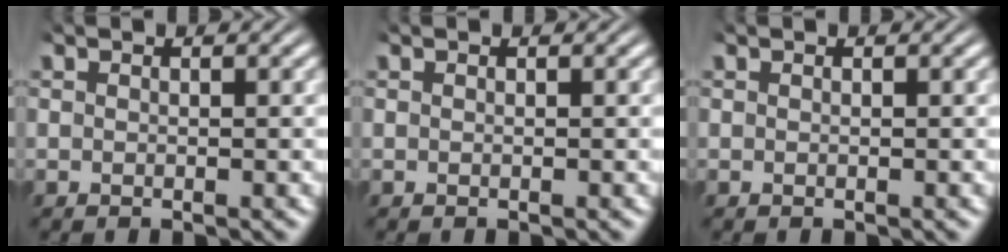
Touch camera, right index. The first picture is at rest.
{"total": 0.0}
{"total": 0.0}